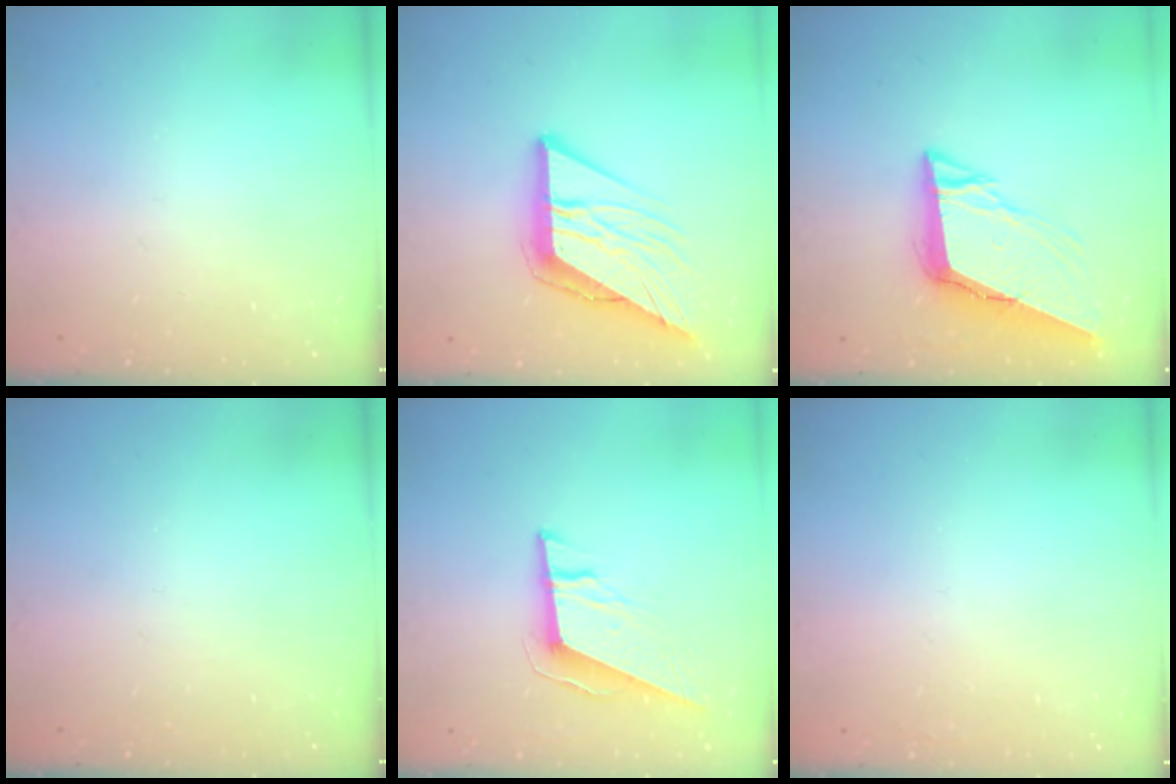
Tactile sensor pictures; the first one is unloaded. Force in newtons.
{"total": 12.2, "press": 12.1, "slide": 1.4}
{"total": 10.3, "press": 9.9, "slide": 2.9}
{"total": 0.0}
{"total": 9.9, "press": 9.7, "slide": 2.0}
{"total": 1.6, "press": 1.6, "slide": 0.1}